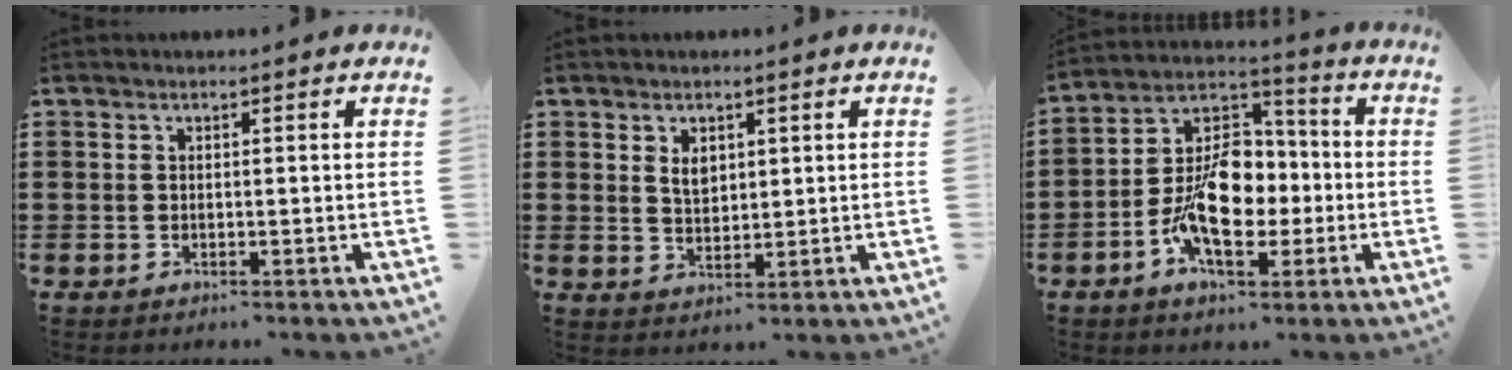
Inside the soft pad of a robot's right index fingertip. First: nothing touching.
{"total": 2.7, "force": [1.3, 1.7, 1.6], "torque": [-0.030, 0.002, 0.023]}
{"total": 11.8, "force": [-2.8, 7.4, 8.7], "torque": [-0.185, 0.006, -0.051]}